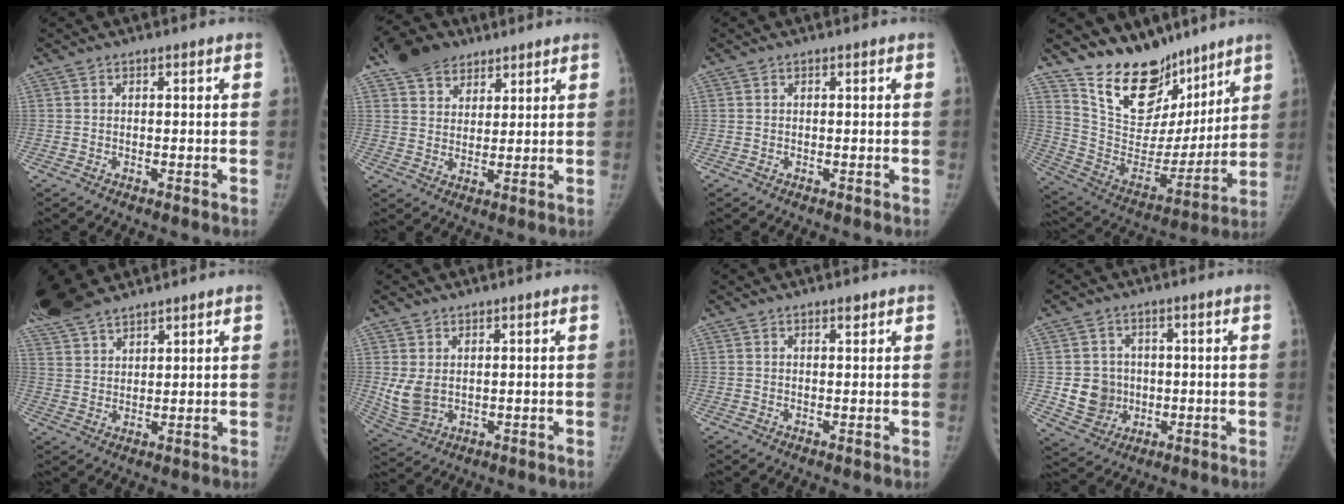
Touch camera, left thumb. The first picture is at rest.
{"total": 9.5, "force": [6.3, 6.3, 3.3], "torque": [-0.030, -0.014, 0.109]}
{"total": 0.0}
{"total": 19.5, "force": [15.6, 9.6, 6.8], "torque": [-0.061, -0.100, 0.278]}
{"total": 11.9, "force": [10.1, 4.0, 4.8], "torque": [-0.106, -0.002, 0.204]}
{"total": 5.8, "force": [1.0, 4.1, 4.0], "torque": [-0.085, -0.011, 0.035]}
{"total": 1.0, "force": [0.7, 0.4, 0.6], "torque": [-0.006, -0.004, 0.012]}
{"total": 7.8, "force": [-0.2, 7.3, 2.9], "torque": [-0.017, 0.005, 0.006]}